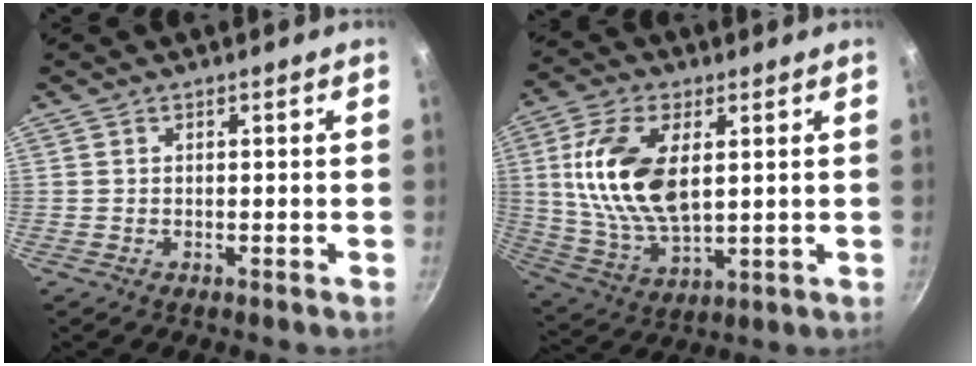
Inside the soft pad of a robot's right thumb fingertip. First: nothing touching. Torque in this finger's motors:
{"motor_torque": [1.68, 1.54, 1.77, -0.19, 0.21]}